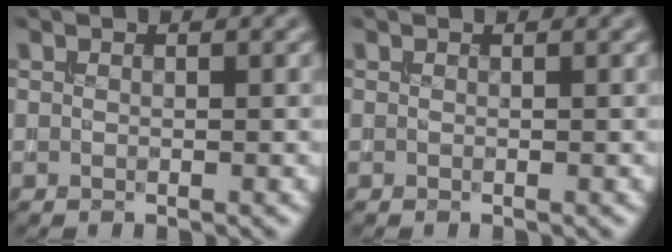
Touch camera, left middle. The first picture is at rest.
{"total": 0.0}